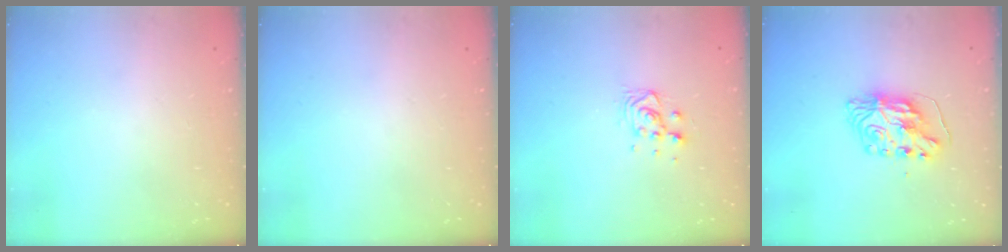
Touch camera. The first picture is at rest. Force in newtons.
{"total": 0.0}
{"total": 6.6, "press": 6.5, "slide": 1.0}
{"total": 8.3, "press": 8.3, "slide": 0.8}